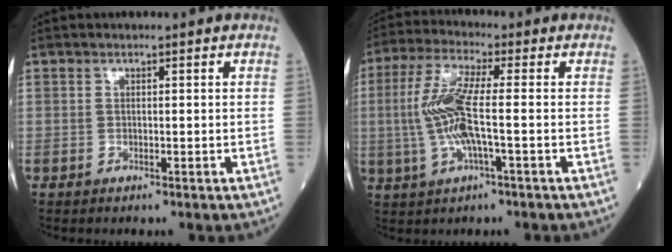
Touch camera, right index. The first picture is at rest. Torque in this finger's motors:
{"motor_torque": [0.70, 0.31, 0.29, 0.21]}